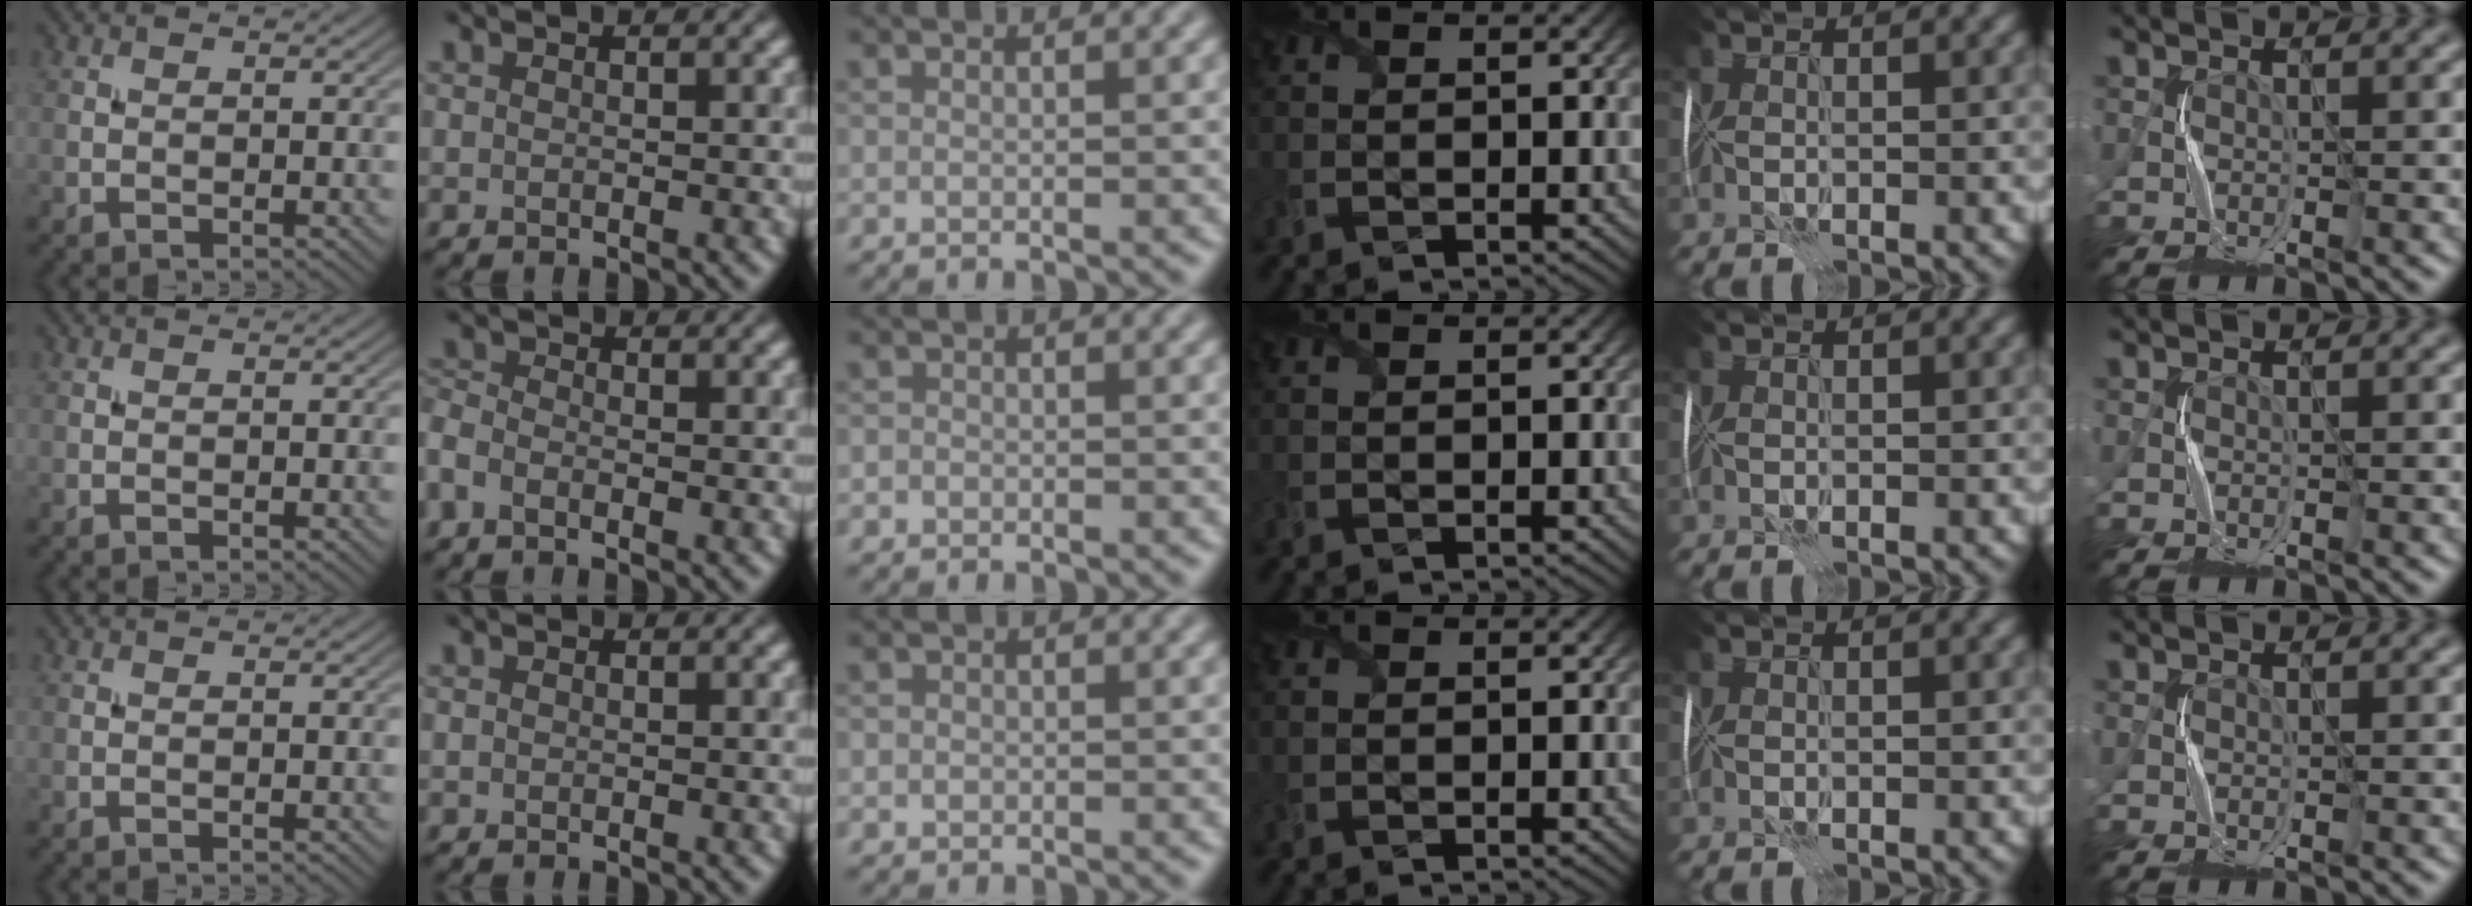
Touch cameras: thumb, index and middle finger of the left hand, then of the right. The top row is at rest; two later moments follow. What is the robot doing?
{"motion": "fold", "object": "shipping label"}